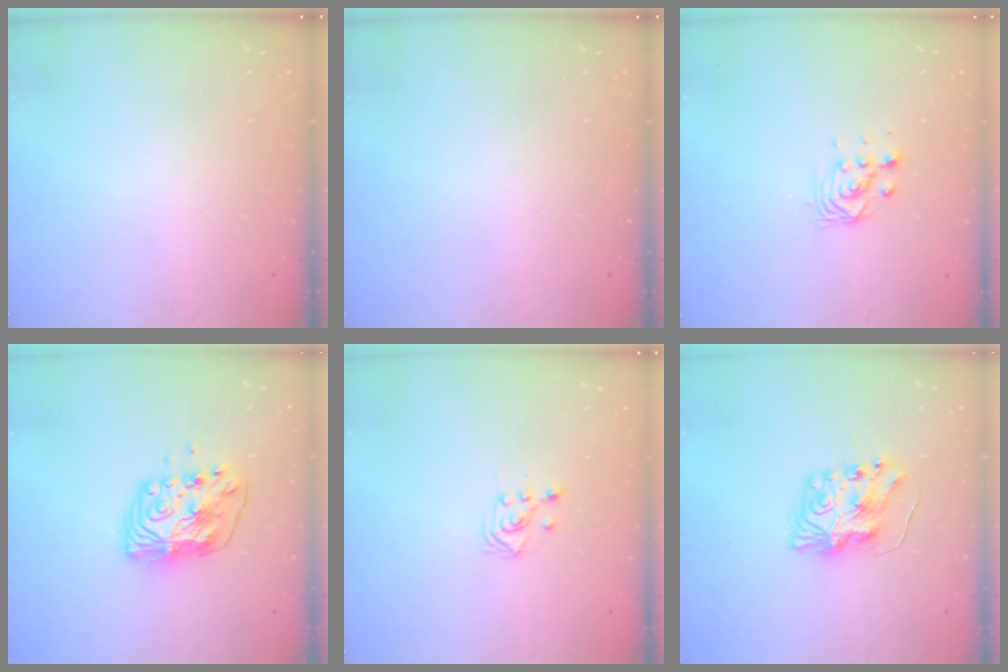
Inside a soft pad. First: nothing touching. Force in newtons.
{"total": 0.0}
{"total": 2.9, "press": 2.8, "slide": 0.8}
{"total": 11.4, "press": 11.4, "slide": 0.8}
{"total": 3.4, "press": 3.3, "slide": 0.9}
{"total": 8.5, "press": 8.5, "slide": 0.4}